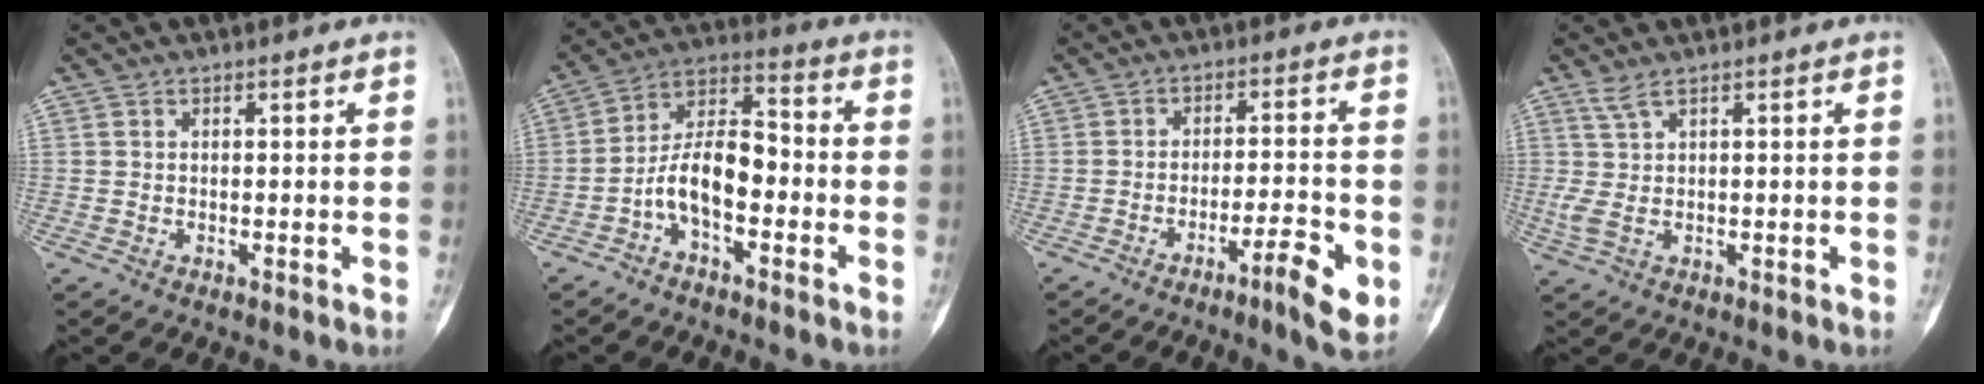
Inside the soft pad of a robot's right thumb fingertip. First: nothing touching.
{"total": 10.7, "force": [-3.5, 5.5, 8.5], "torque": [-0.146, 0.055, -0.071]}
{"total": 7.6, "force": [-3.6, 1.2, 6.6], "torque": [-0.104, 0.020, -0.052]}
{"total": 2.9, "force": [1.4, 0.5, 2.5], "torque": [-0.072, 0.003, 0.040]}